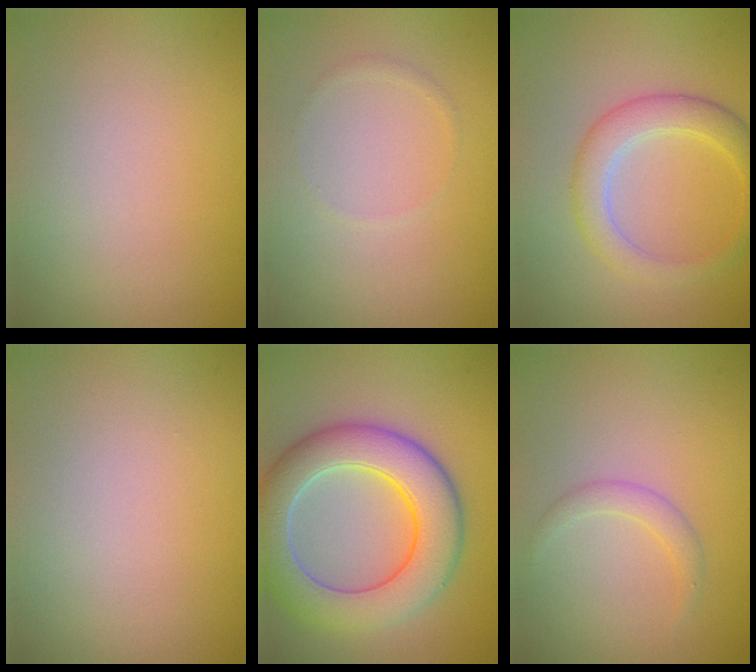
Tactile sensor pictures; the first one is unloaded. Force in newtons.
{"total": 0.6, "press": 0.6, "slide": 0.1}
{"total": 3.6, "press": 3.6, "slide": 0.2}
{"total": 0.0}
{"total": 8.4, "press": 8.4, "slide": 0.4}
{"total": 1.3, "press": 1.3, "slide": 0.1}